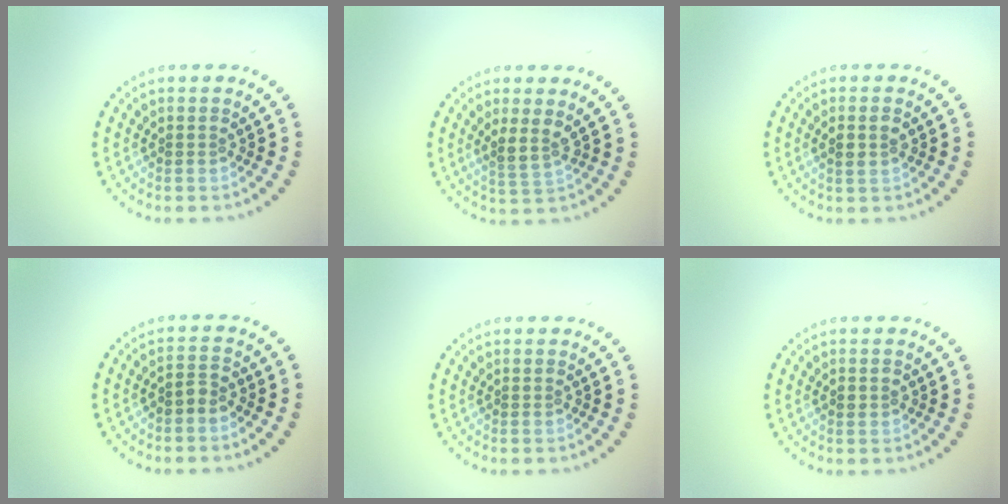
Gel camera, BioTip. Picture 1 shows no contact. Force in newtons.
{"total": 2.3, "press": 1.8, "slide": 1.5}
{"total": 1.7, "press": 1.5, "slide": 0.7}
{"total": 1.5, "press": 1.3, "slide": 0.8}
{"total": 0.0}
{"total": 1.3, "press": 1.3, "slide": 0.1}